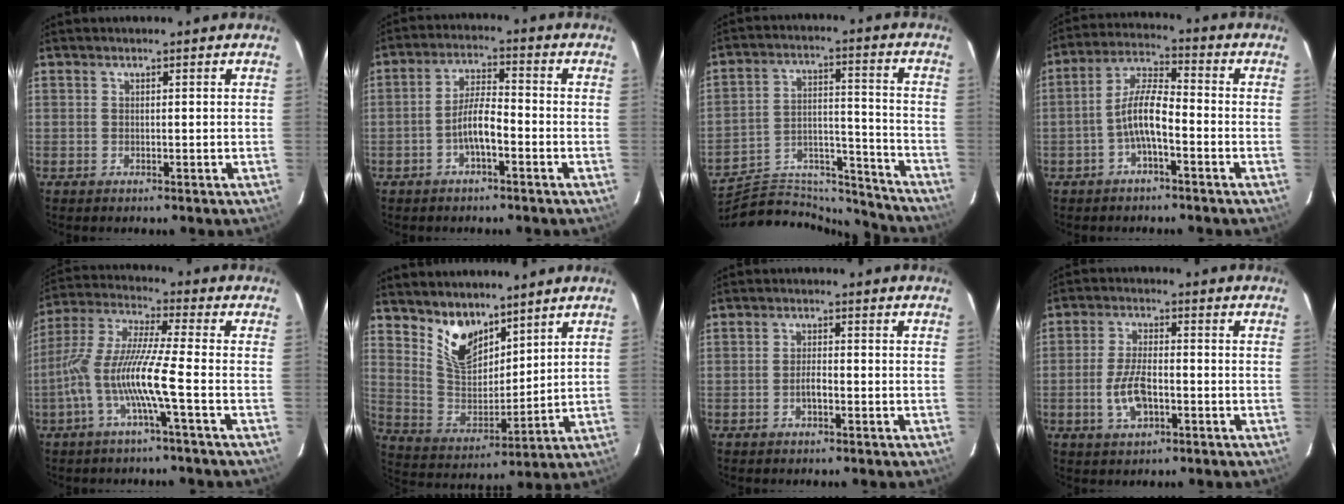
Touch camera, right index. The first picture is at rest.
{"total": 5.5, "force": [-2.5, 1.3, 4.7], "torque": [-0.095, 0.009, -0.044]}
{"total": 22.3, "force": [-19.8, 7.9, 6.4], "torque": [-0.128, 0.041, -0.278]}
{"total": 7.1, "force": [-2.7, 1.8, 6.3], "torque": [-0.133, 0.014, -0.051]}
{"total": 12.2, "force": [-4.3, -0.3, 11.4], "torque": [-0.231, 0.001, -0.088]}
{"total": 10.7, "force": [7.6, 5.3, 5.2], "torque": [-0.101, 0.000, 0.155]}
{"total": 2.0, "force": [-0.9, 0.7, 1.6], "torque": [-0.032, 0.001, -0.016]}
{"total": 7.2, "force": [-2.2, 3.3, 6.0], "torque": [-0.127, -0.001, -0.039]}